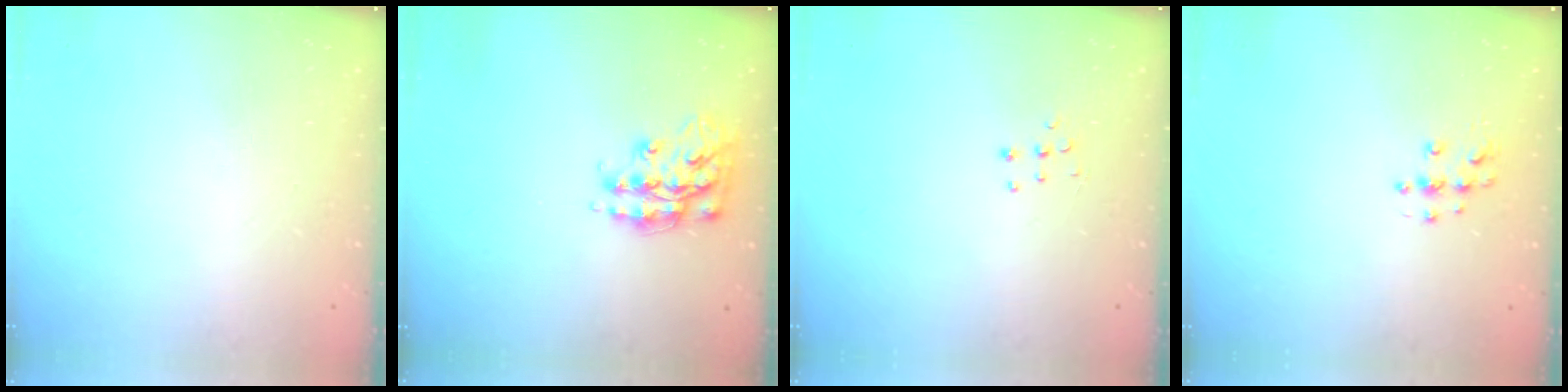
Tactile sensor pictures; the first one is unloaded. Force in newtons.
{"total": 15.3, "press": 15.3, "slide": 1.0}
{"total": 3.7, "press": 3.7, "slide": 0.2}
{"total": 4.8, "press": 4.8, "slide": 0.3}